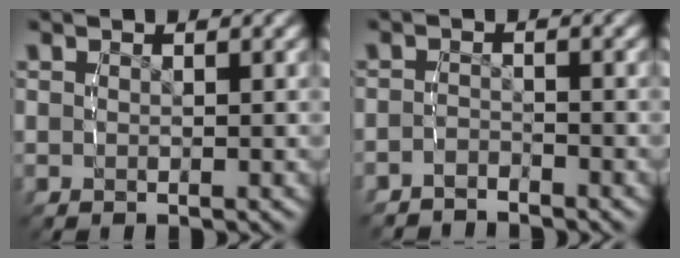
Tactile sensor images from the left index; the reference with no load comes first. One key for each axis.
{"total": 2.4, "fx": -2.4, "fy": 0.3, "fz": -0.2, "tx": -0.001, "ty": -0.011, "tz": -0.040}